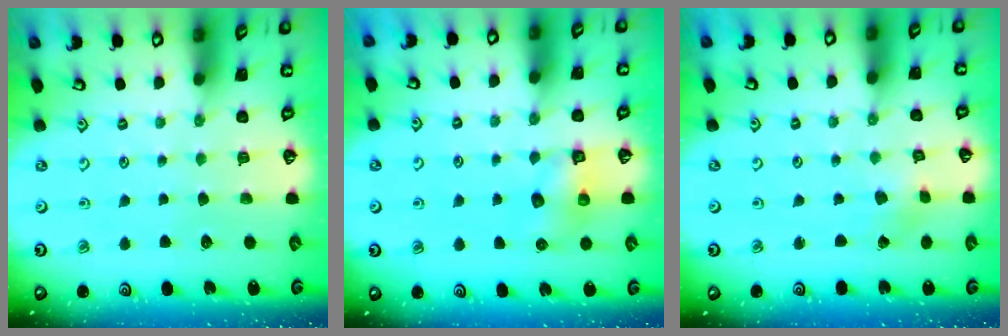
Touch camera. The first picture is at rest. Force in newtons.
{"total": 8.2, "press": 8.2, "slide": 0.2}
{"total": 0.7, "press": 0.7, "slide": 0.1}